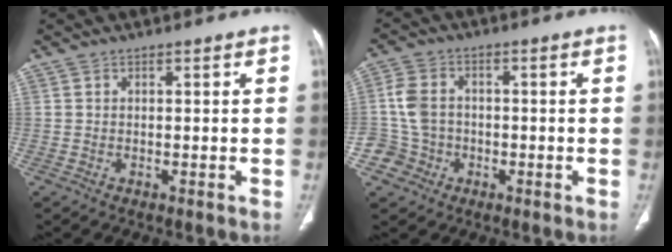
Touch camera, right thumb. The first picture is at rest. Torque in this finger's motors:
{"motor_torque": [0.55, 1.77, 0.87, 0.02, 0.03]}